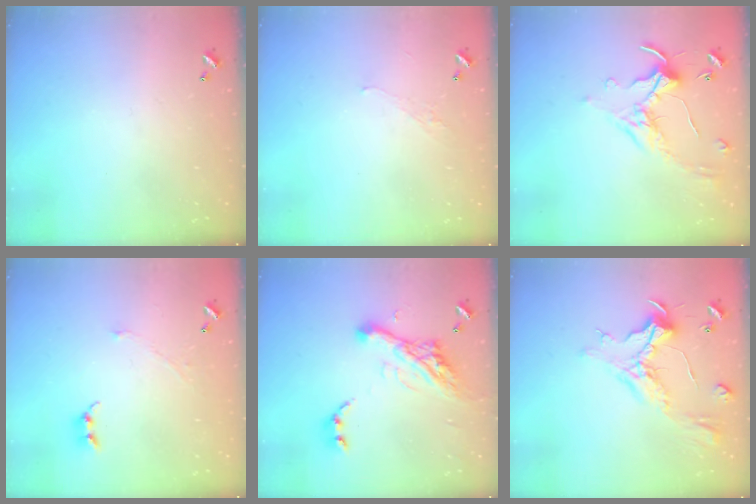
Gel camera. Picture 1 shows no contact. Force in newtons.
{"total": 0.5, "press": 0.1, "slide": 0.5}
{"total": 1.4, "press": 1.3, "slide": 0.6}
{"total": 2.3, "press": 2.2, "slide": 0.3}
{"total": 15.1, "press": 15.0, "slide": 2.0}
{"total": 1.1, "press": 0.5, "slide": 1.0}